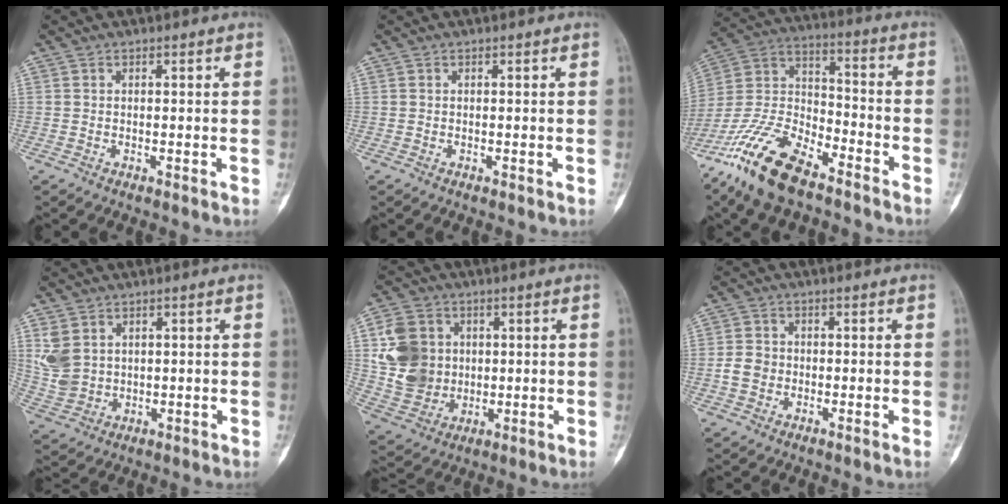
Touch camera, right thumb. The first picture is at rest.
{"total": 0.0}
{"total": 18.3, "force": [-12.7, 7.0, 11.1], "torque": [-0.231, 0.061, -0.242]}
{"total": 6.5, "force": [2.3, 5.1, 3.3], "torque": [-0.056, -0.004, 0.066]}
{"total": 13.0, "force": [2.1, 11.2, 6.2], "torque": [-0.092, 0.000, 0.050]}
{"total": 3.3, "force": [-0.8, 2.6, 1.9], "torque": [-0.032, 0.008, -0.019]}